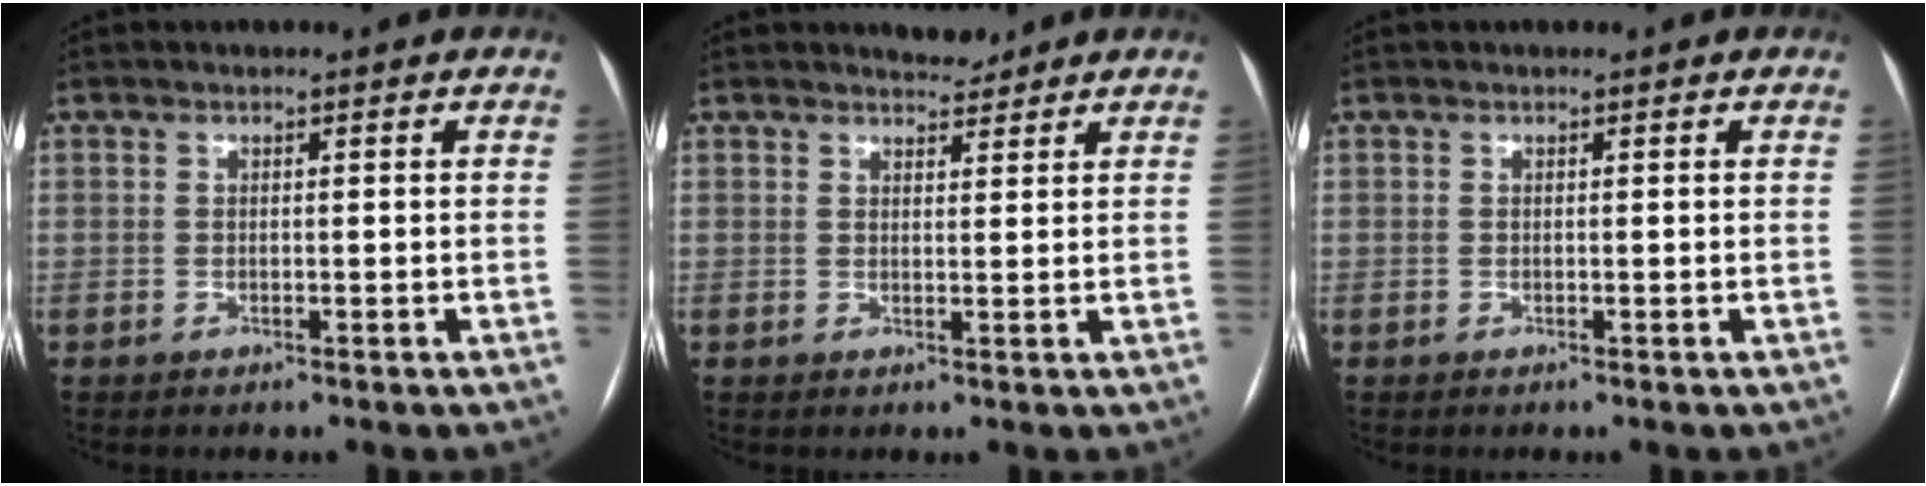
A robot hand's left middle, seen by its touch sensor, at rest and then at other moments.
{"total": 2.4, "force": [2.3, 0.7, 0.2], "torque": [-0.003, -0.003, 0.035]}
{"total": 0.0}